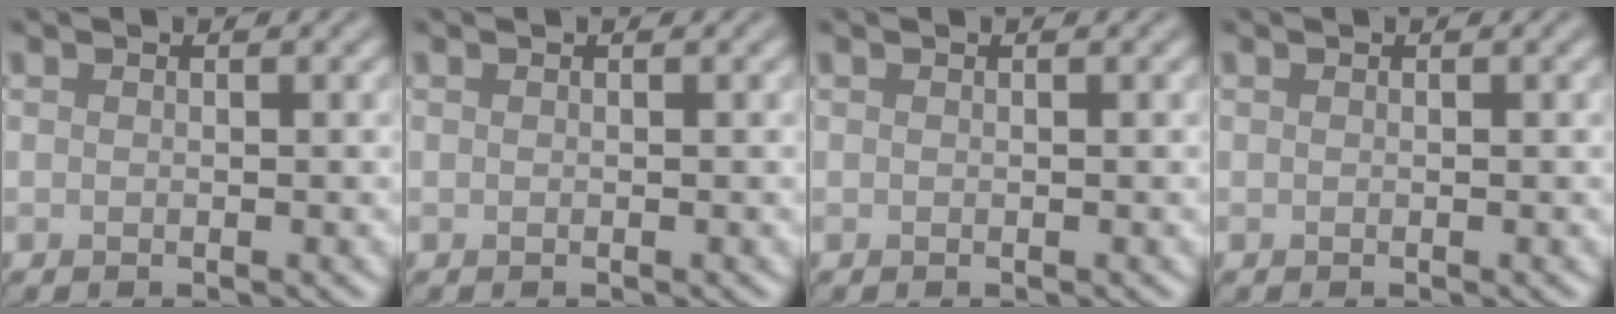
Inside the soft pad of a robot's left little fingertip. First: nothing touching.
{"total": 0.0}
{"total": 0.0}
{"total": 0.0}